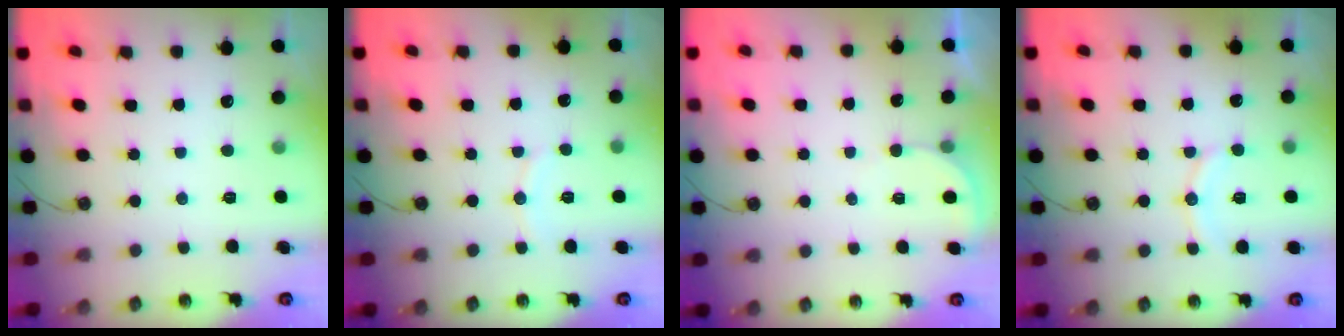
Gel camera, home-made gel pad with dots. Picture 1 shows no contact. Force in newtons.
{"total": 4.5, "press": 4.5, "slide": 0.4}
{"total": 1.9, "press": 1.9, "slide": 0.1}
{"total": 8.1, "press": 7.8, "slide": 2.2}